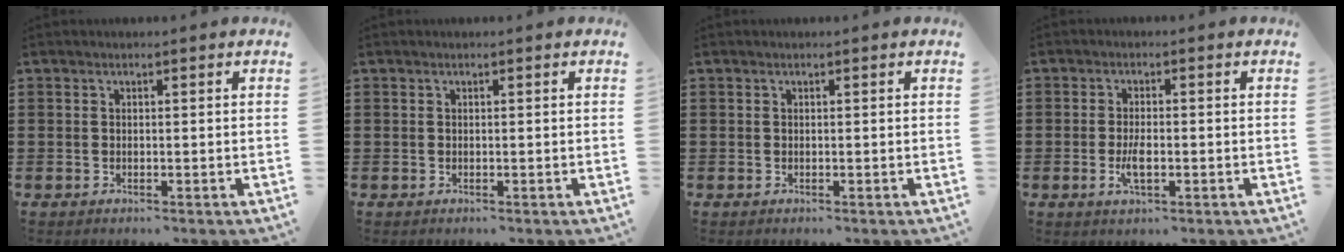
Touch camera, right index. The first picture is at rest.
{"total": 0.0}
{"total": 0.0}
{"total": 3.5, "force": [-0.9, 1.1, 3.2], "torque": [-0.063, -0.004, -0.015]}